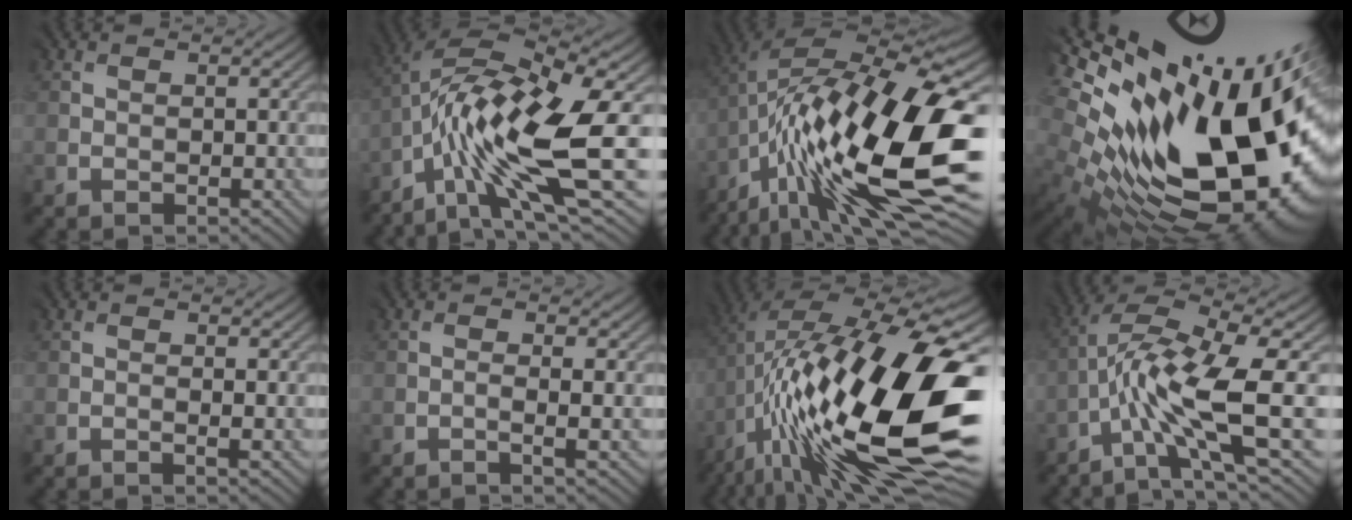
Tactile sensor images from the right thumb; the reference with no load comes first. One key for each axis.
{"total": 16.5, "fx": -3.7, "fy": 5.1, "fz": 15.2, "tx": -0.281, "ty": 0.001, "tz": -0.062}
{"total": 19.0, "fx": -5.4, "fy": 6.9, "fz": 16.9, "tx": -0.300, "ty": 0.009, "tz": -0.105}
{"total": 20.7, "fx": 2.0, "fy": 10.4, "fz": 17.8, "tx": -0.299, "ty": -0.047, "tz": 0.067}
{"total": 1.1, "fx": -0.1, "fy": 0.0, "fz": 1.1, "tx": -0.019, "ty": -0.002, "tz": -0.002}
{"total": 1.7, "fx": -0.6, "fy": 0.0, "fz": 1.6, "tx": -0.031, "ty": -0.002, "tz": -0.010}
{"total": 21.1, "fx": -4.0, "fy": 7.6, "fz": 19.3, "tx": -0.359, "ty": 0.005, "tz": -0.077}
{"total": 12.8, "fx": -3.1, "fy": 3.4, "fz": 12.0, "tx": -0.241, "ty": 0.000, "tz": -0.050}